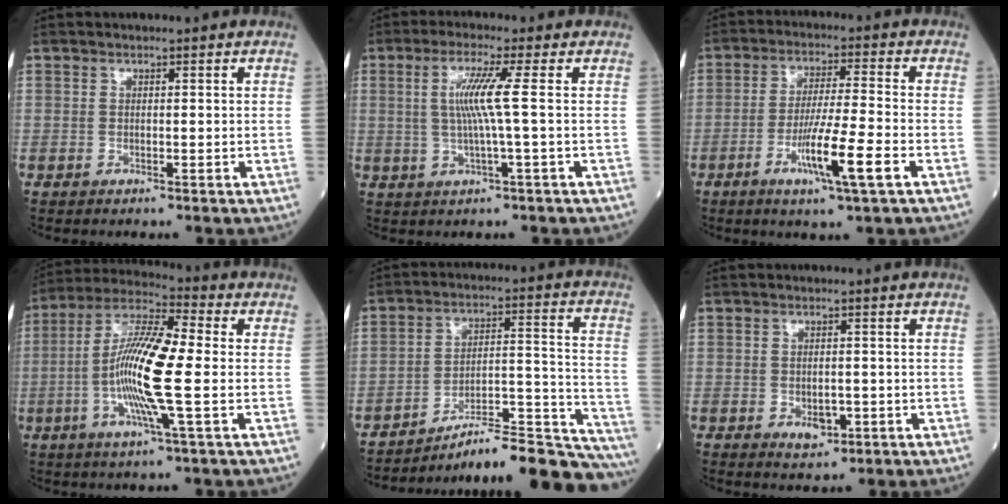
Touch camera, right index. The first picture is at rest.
{"total": 6.0, "force": [0.6, -1.1, 5.9], "torque": [-0.123, 0.002, 0.015]}
{"total": 9.3, "force": [-4.0, -0.3, 8.4], "torque": [-0.156, -0.014, -0.071]}
{"total": 13.7, "force": [-1.6, 0.7, 13.6], "torque": [-0.266, 0.000, -0.039]}
{"total": 22.0, "force": [-20.6, 0.6, 7.8], "torque": [-0.051, 0.032, -0.294]}
{"total": 2.8, "force": [-0.8, 1.7, 2.0], "torque": [-0.031, 0.002, -0.001]}